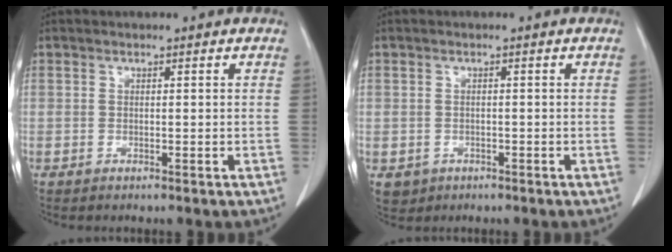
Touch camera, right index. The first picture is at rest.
{"total": 2.9, "force": [-0.9, 2.8, 0.4], "torque": [0.001, 0.004, -0.007]}